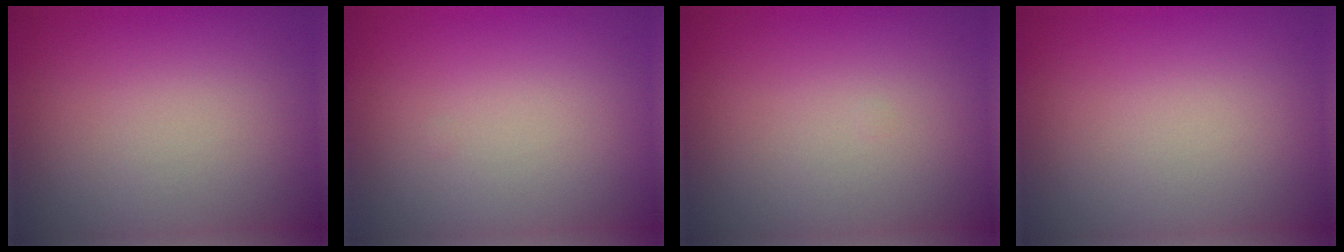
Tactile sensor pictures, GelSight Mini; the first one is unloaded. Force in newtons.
{"total": 0.0}
{"total": 0.0}
{"total": 0.0}